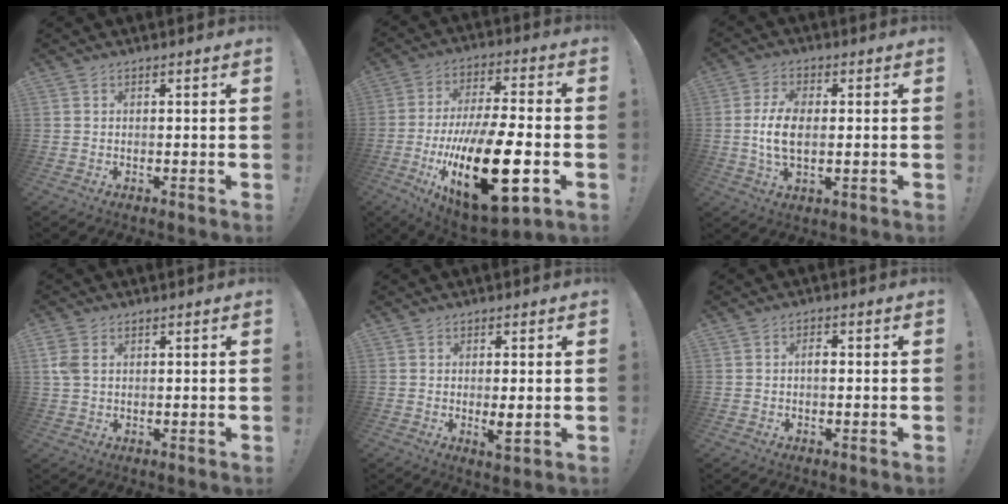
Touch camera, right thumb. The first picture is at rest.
{"total": 27.2, "force": [-7.8, 10.1, 24.0], "torque": [-0.439, 0.038, -0.116]}
{"total": 8.9, "force": [-0.2, 4.6, 7.6], "torque": [-0.149, -0.004, -0.003]}
{"total": 4.0, "force": [1.4, 2.6, 2.8], "torque": [-0.061, 0.002, 0.027]}
{"total": 3.8, "force": [-0.1, 0.8, 3.7], "torque": [-0.044, -0.011, -0.002]}
{"total": 2.0, "force": [-0.5, 0.9, 1.7], "torque": [-0.033, 0.008, -0.012]}